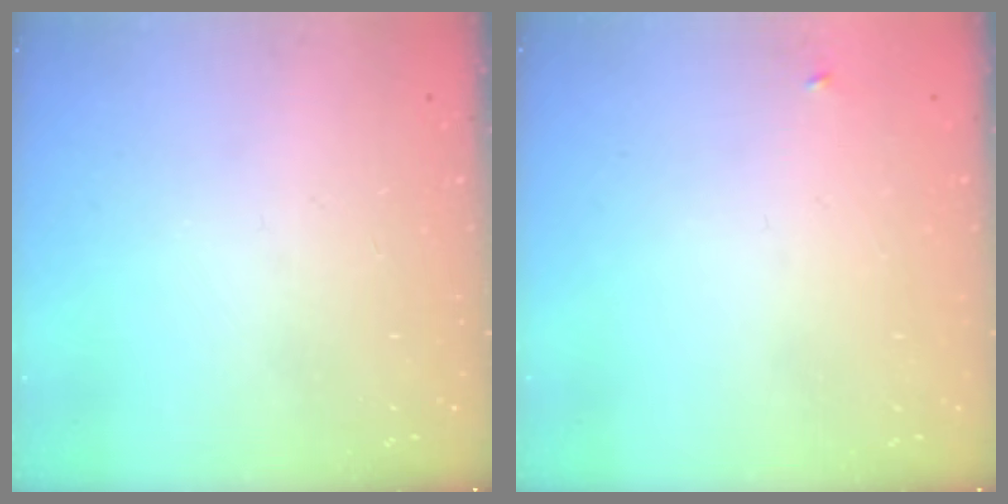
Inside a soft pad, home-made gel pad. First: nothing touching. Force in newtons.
{"total": 2.3, "press": 2.3, "slide": 0.2}